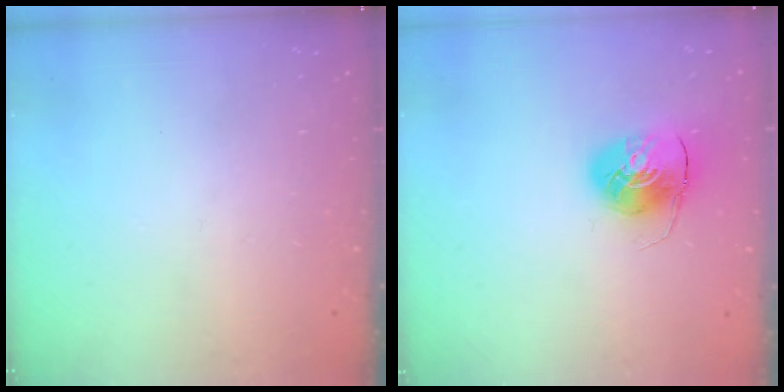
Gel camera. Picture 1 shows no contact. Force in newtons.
{"total": 8.6, "press": 8.6, "slide": 0.6}